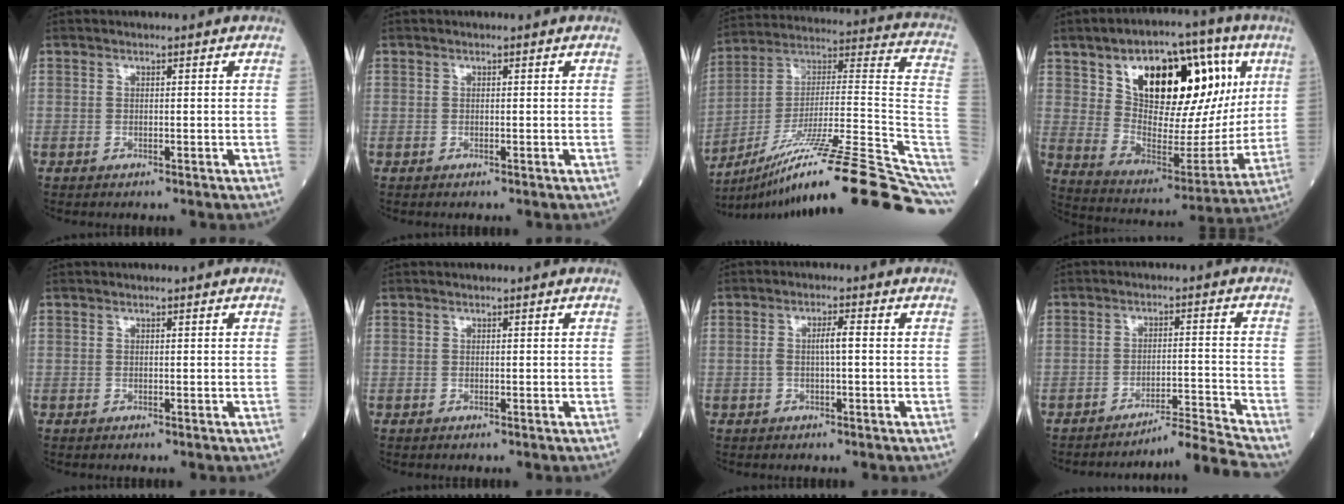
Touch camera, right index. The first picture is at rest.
{"total": 0.0}
{"total": 27.5, "force": [-18.2, 0.4, 20.6], "torque": [-0.230, 0.033, -0.297]}
{"total": 23.9, "force": [8.8, 10.9, 19.3], "torque": [-0.302, 0.033, 0.146]}
{"total": 0.0}
{"total": 0.0}
{"total": 2.7, "force": [-0.1, 0.3, 2.7], "torque": [-0.053, 0.005, -0.002]}
{"total": 7.7, "force": [-6.7, -3.8, -0.1], "torque": [0.003, 0.010, -0.112]}